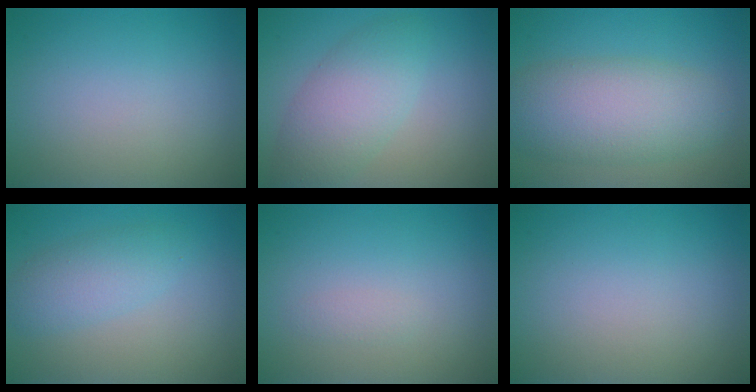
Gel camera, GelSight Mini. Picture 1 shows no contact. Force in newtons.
{"total": 4.5, "press": 4.5, "slide": 0.0}
{"total": 7.1, "press": 7.1, "slide": 0.1}
{"total": 2.9, "press": 2.8, "slide": 0.2}
{"total": 0.6, "press": 0.6, "slide": 0.0}
{"total": 0.0}